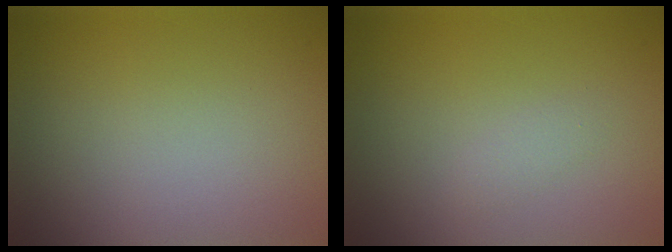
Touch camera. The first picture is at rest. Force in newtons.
{"total": 0.7, "press": 0.7, "slide": 0.0}